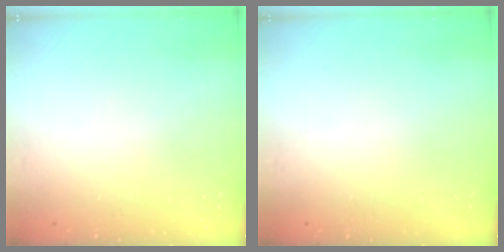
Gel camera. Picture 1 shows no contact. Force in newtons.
{"total": 0.0}